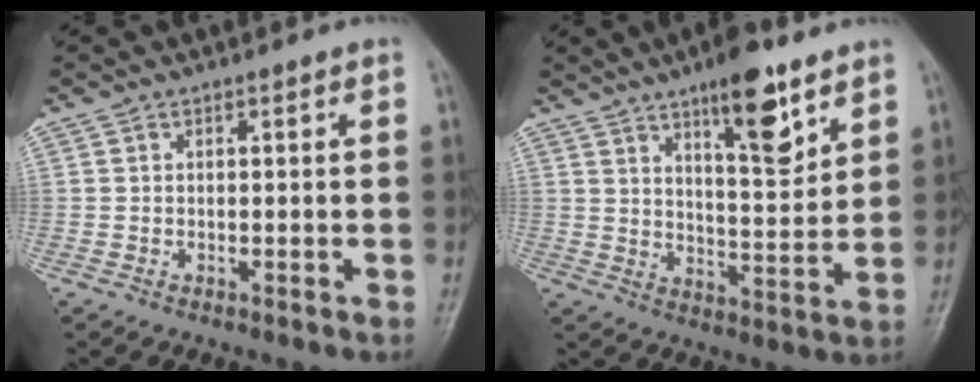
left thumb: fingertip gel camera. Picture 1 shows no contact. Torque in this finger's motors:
{"motor_torque": [1.76, 0.57, 1.55, -1.22, 0.36]}